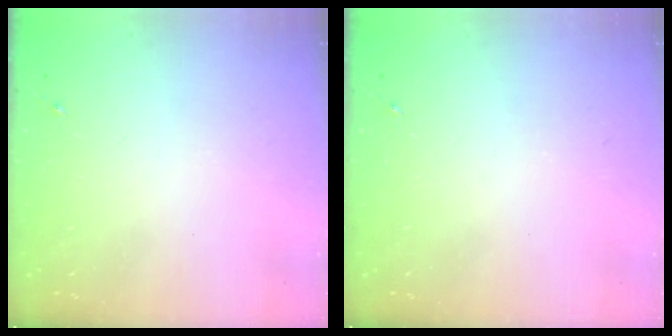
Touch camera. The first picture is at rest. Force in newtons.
{"total": 0.0}